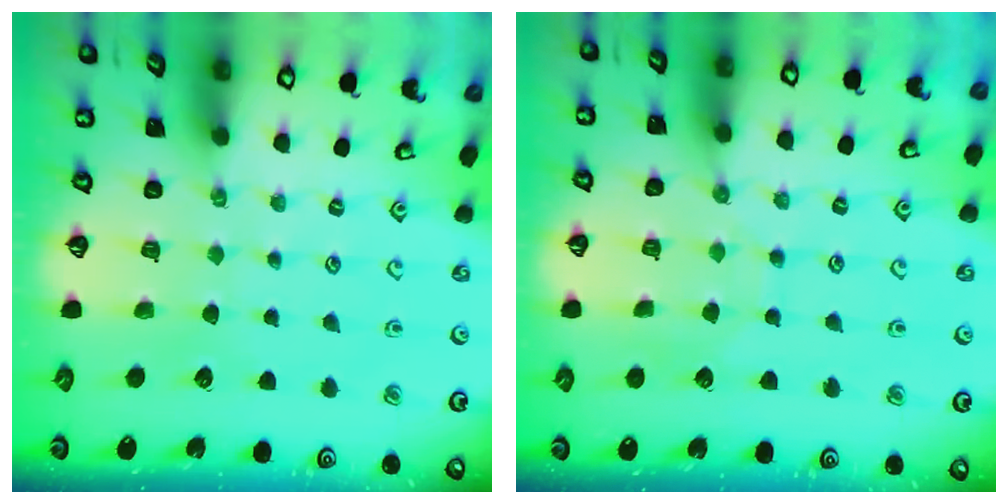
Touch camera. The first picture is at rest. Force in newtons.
{"total": 6.8, "press": 6.7, "slide": 0.6}